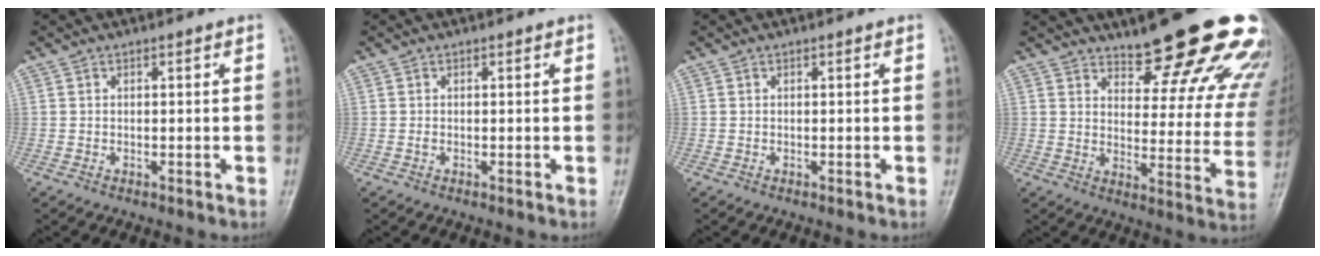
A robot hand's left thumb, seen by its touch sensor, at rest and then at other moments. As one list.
[{"total": 0.5, "force": [0.1, 0.3, 0.4], "torque": [-0.004, 0.000, -0.001]}, {"total": 0.0}, {"total": 21.8, "force": [17.1, 6.1, 12.0], "torque": [-0.110, -0.115, 0.211]}]